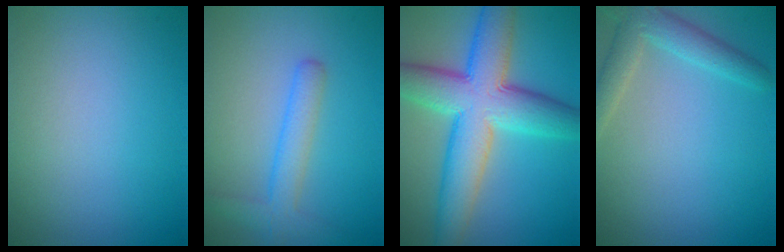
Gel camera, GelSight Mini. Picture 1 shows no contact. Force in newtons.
{"total": 2.9, "press": 2.9, "slide": 0.2}
{"total": 10.1, "press": 10.1, "slide": 0.2}
{"total": 3.6, "press": 3.6, "slide": 0.3}